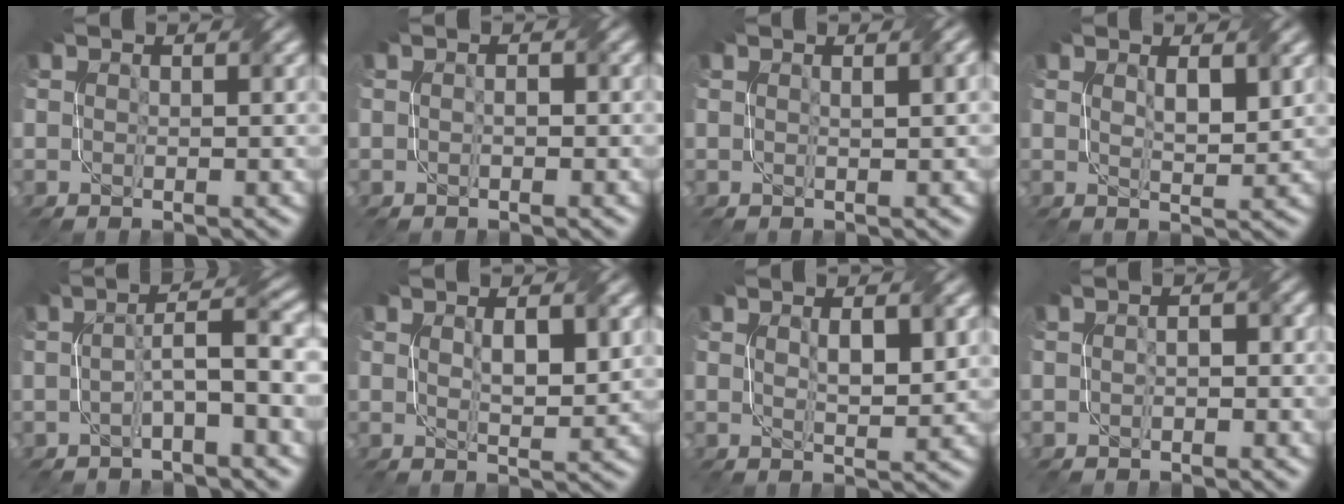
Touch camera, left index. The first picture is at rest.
{"total": 0.6, "force": [-0.2, 0.2, 0.5], "torque": [-0.014, 0.002, -0.004]}
{"total": 1.9, "force": [0.7, 0.6, 1.7], "torque": [-0.016, 0.006, 0.005]}
{"total": 2.1, "force": [0.9, 0.6, 1.8], "torque": [-0.036, -0.002, 0.022]}
{"total": 4.2, "force": [-0.9, 0.5, 4.1], "torque": [-0.074, 0.020, -0.020]}
{"total": 3.0, "force": [0.8, 0.9, 2.7], "torque": [-0.053, 0.001, 0.019]}
{"total": 2.6, "force": [0.7, 0.7, 2.4], "torque": [-0.047, 0.001, 0.018]}
{"total": 1.1, "force": [-0.4, 0.5, 0.9], "torque": [-0.020, 0.003, -0.010]}